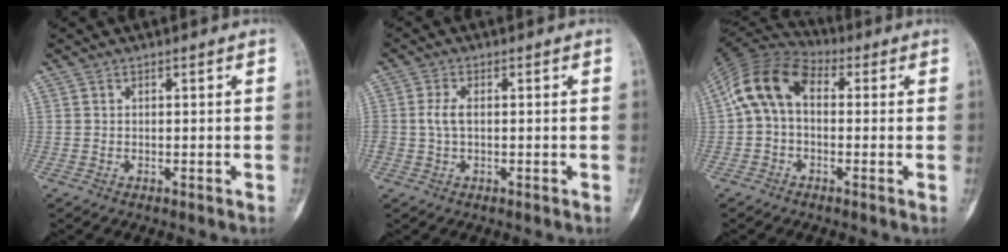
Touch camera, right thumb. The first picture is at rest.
{"total": 2.7, "force": [0.0, 1.4, 2.4], "torque": [-0.058, 0.005, -0.001]}
{"total": 11.2, "force": [0.8, 7.4, 8.4], "torque": [-0.154, 0.035, -0.001]}